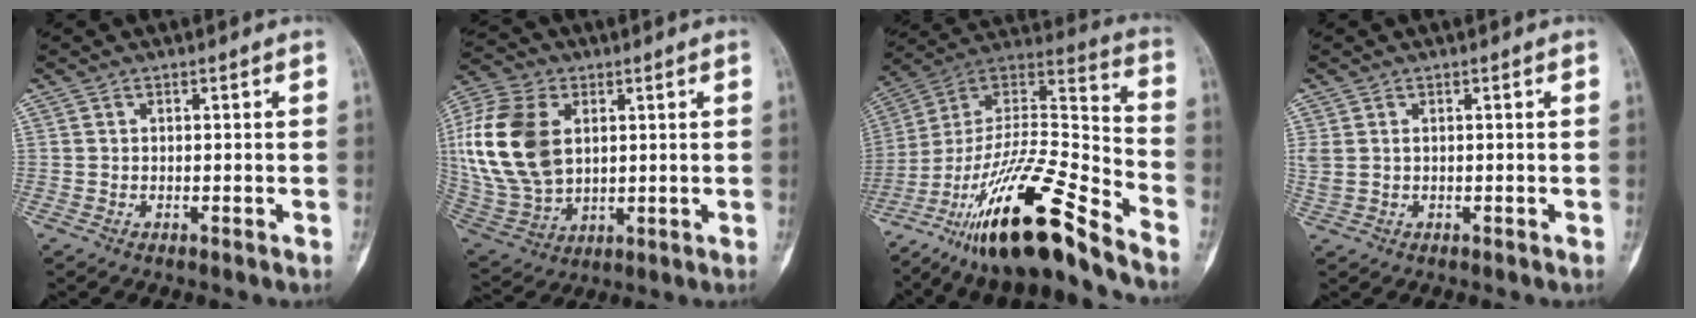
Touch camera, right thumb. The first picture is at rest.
{"total": 20.0, "force": [3.6, 13.2, 14.7], "torque": [-0.320, -0.010, 0.074]}
{"total": 25.7, "force": [-17.7, 5.4, 17.9], "torque": [-0.330, 0.077, -0.311]}
{"total": 2.2, "force": [0.5, 1.4, 1.6], "torque": [-0.055, 0.008, 0.014]}